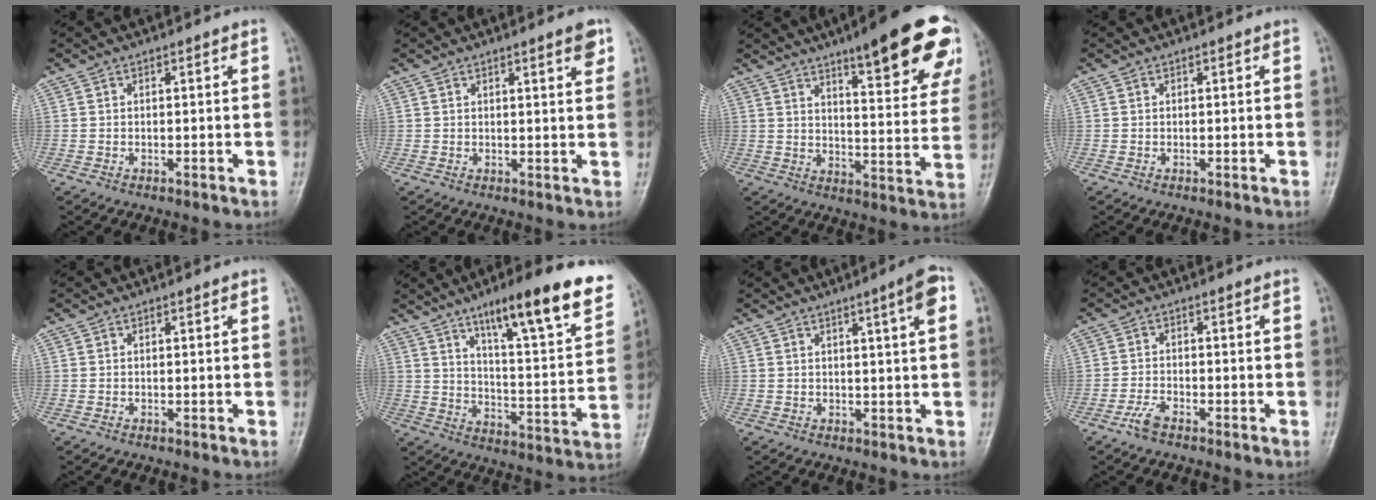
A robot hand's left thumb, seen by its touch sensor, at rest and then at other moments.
{"total": 3.3, "force": [2.0, 0.5, 2.6], "torque": [-0.028, -0.010, 0.024]}
{"total": 21.6, "force": [13.3, 5.0, 16.3], "torque": [-0.182, -0.053, 0.173]}
{"total": 0.0}
{"total": 0.0}
{"total": 21.5, "force": [13.3, 4.1, 16.4], "torque": [-0.210, -0.051, 0.203]}
{"total": 6.2, "force": [2.5, 0.2, 5.6], "torque": [-0.082, -0.002, 0.034]}
{"total": 2.7, "force": [-2.1, 0.8, 1.6], "torque": [-0.041, 0.010, -0.043]}